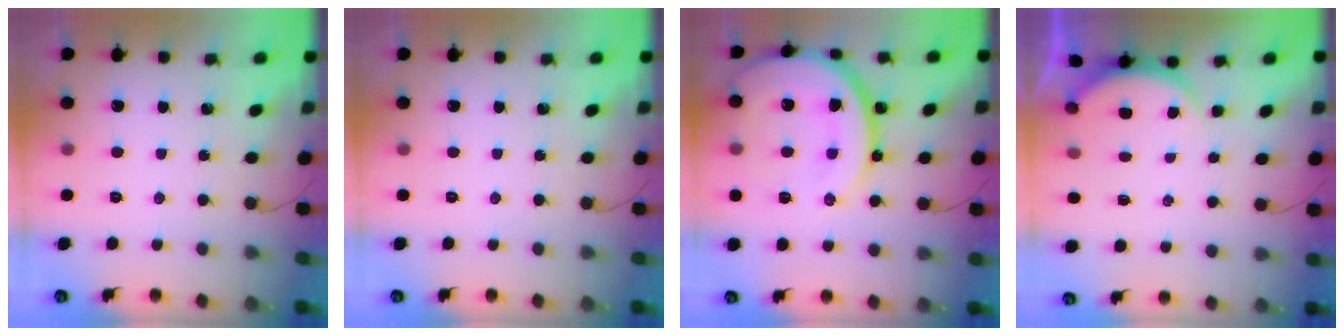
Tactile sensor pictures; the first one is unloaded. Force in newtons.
{"total": 0.0}
{"total": 23.2, "press": 23.1, "slide": 2.2}
{"total": 2.3, "press": 2.2, "slide": 0.5}